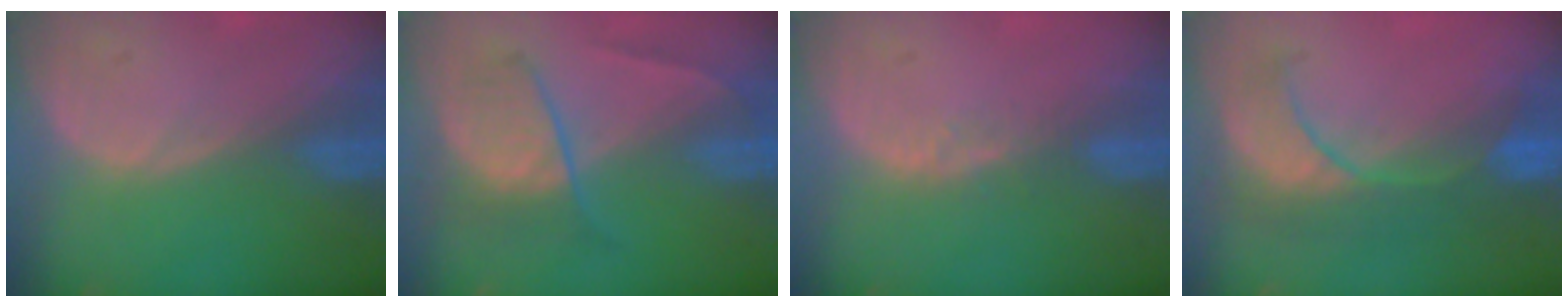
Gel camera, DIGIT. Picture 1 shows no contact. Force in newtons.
{"total": 6.5, "press": 6.2, "slide": 1.9}
{"total": 2.4, "press": 1.8, "slide": 1.5}
{"total": 8.4, "press": 8.3, "slide": 1.3}